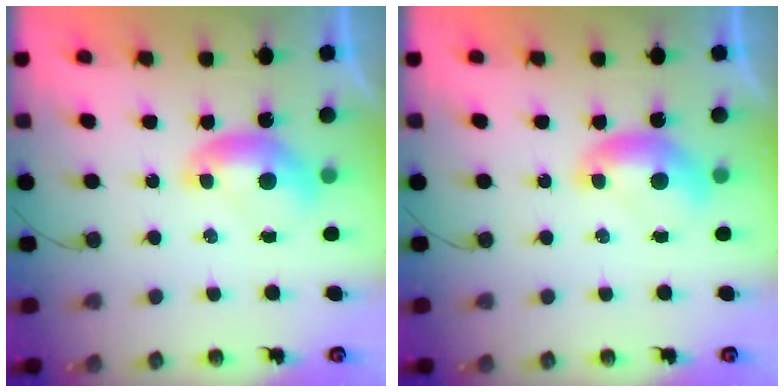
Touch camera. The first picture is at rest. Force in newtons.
{"total": 0.0}